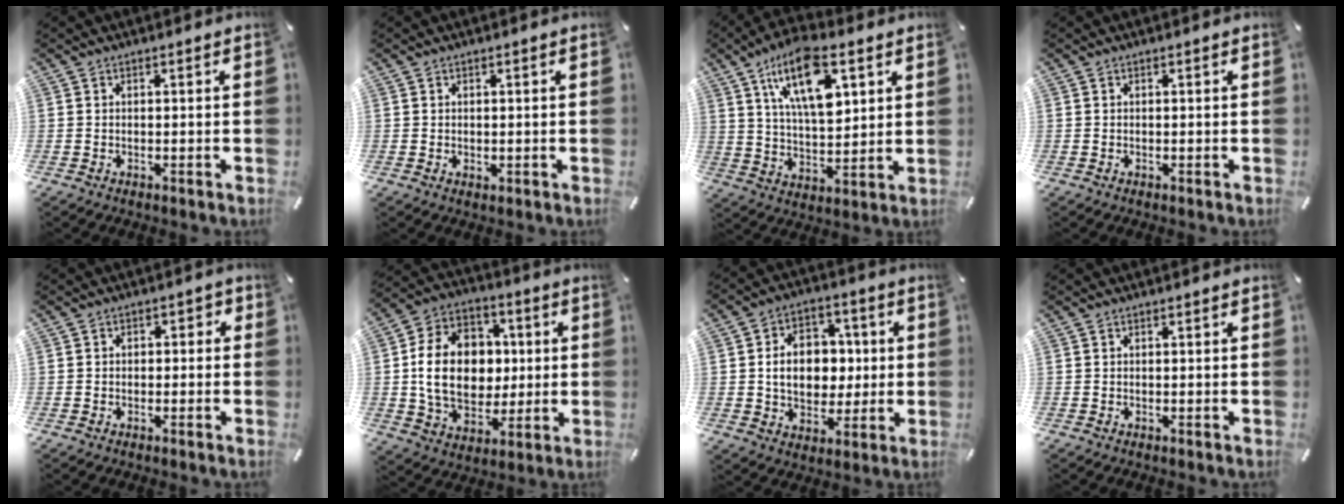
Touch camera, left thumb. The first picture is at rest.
{"total": 0.5, "force": [0.2, 0.5, 0.2], "torque": [-0.003, 0.002, 0.003]}
{"total": 16.1, "force": [7.9, 7.7, 11.8], "torque": [-0.220, -0.016, 0.133]}
{"total": 0.0}
{"total": 2.0, "force": [-1.2, 1.4, 0.8], "torque": [-0.014, 0.012, -0.026]}
{"total": 17.8, "force": [0.4, 14.3, 10.7], "torque": [-0.217, 0.011, 0.012]}
{"total": 12.0, "force": [0.3, 9.8, 7.0], "torque": [-0.116, 0.012, 0.009]}
{"total": 0.0}